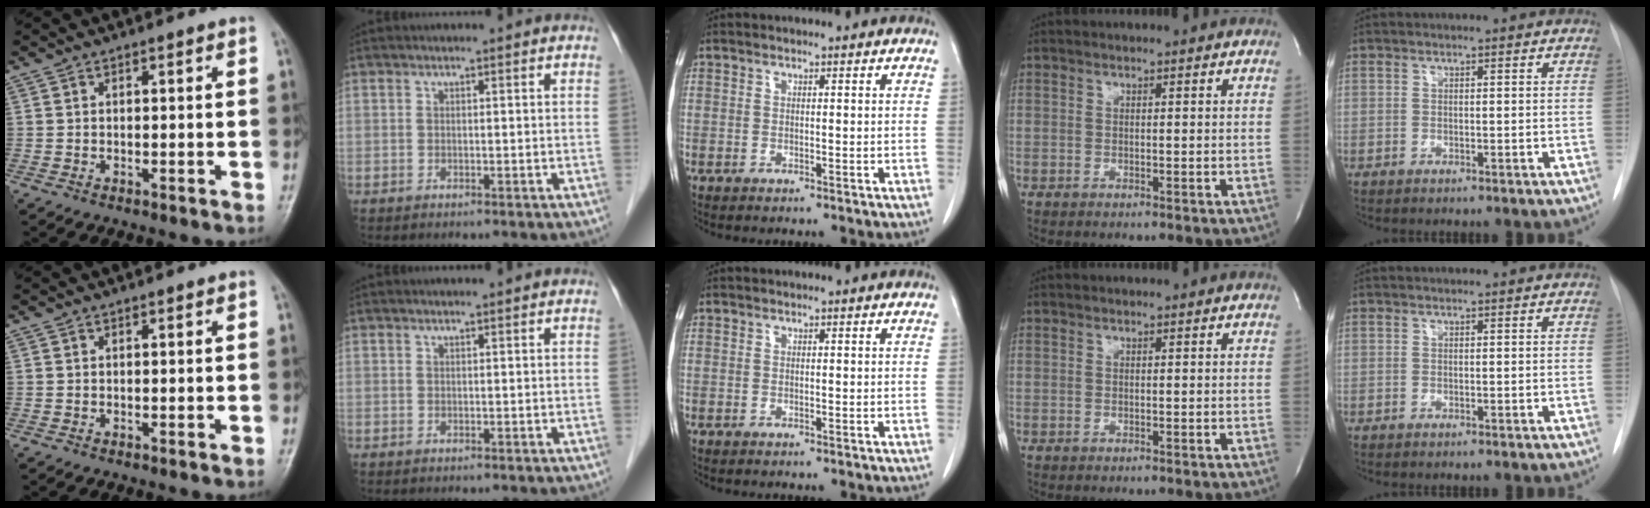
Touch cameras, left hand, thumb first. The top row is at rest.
{}